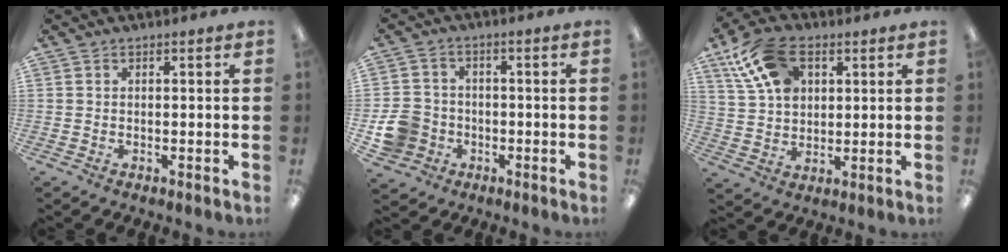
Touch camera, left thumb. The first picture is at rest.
{"total": 8.6, "force": [-2.8, 7.5, 3.0], "torque": [-0.074, 0.025, -0.051]}
{"total": 14.0, "force": [6.5, 9.0, 8.5], "torque": [-0.170, 0.001, 0.124]}